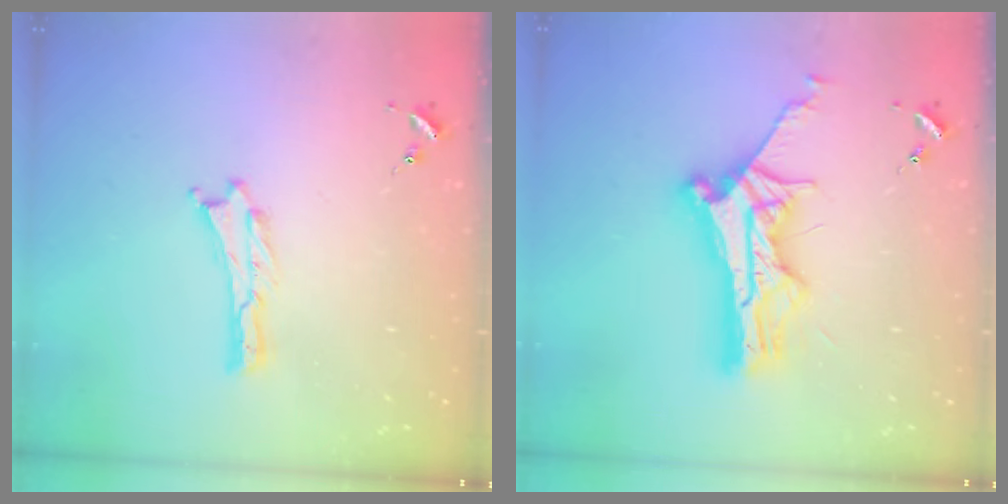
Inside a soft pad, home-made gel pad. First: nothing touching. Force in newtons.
{"total": 12.2, "press": 12.1, "slide": 1.1}